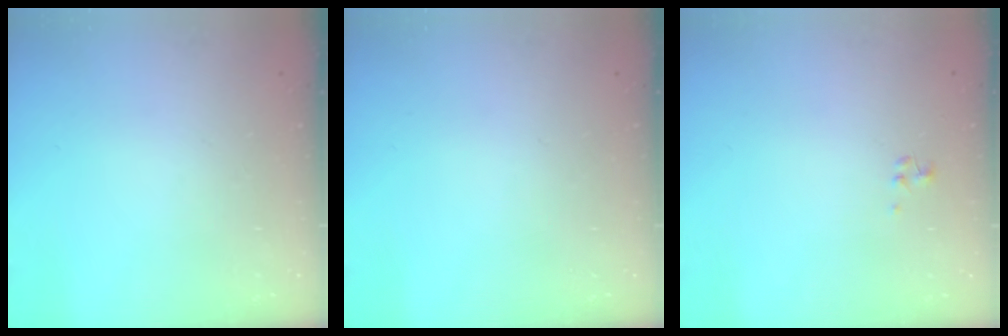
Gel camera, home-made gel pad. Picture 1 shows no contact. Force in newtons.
{"total": 0.0}
{"total": 0.9, "press": 0.8, "slide": 0.4}